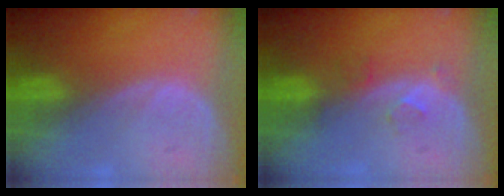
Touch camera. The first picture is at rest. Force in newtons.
{"total": 2.7, "press": 2.3, "slide": 1.5}